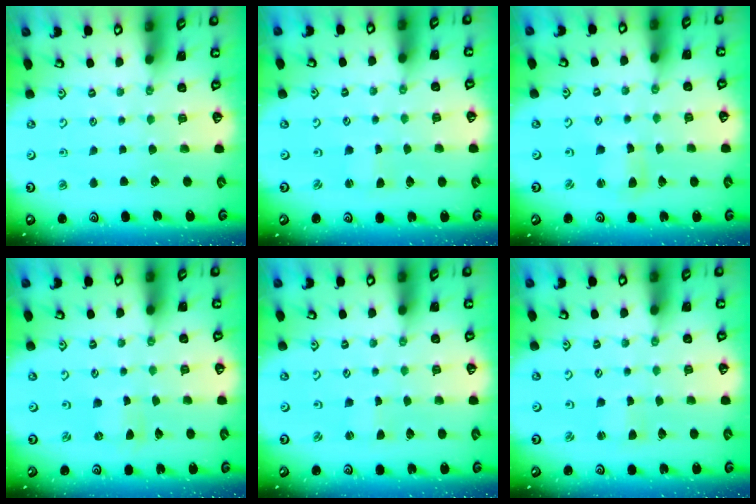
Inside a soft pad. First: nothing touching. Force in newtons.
{"total": 0.0}
{"total": 3.3, "press": 3.3, "slide": 0.3}
{"total": 0.0}
{"total": 0.0}
{"total": 1.5, "press": 1.5, "slide": 0.3}